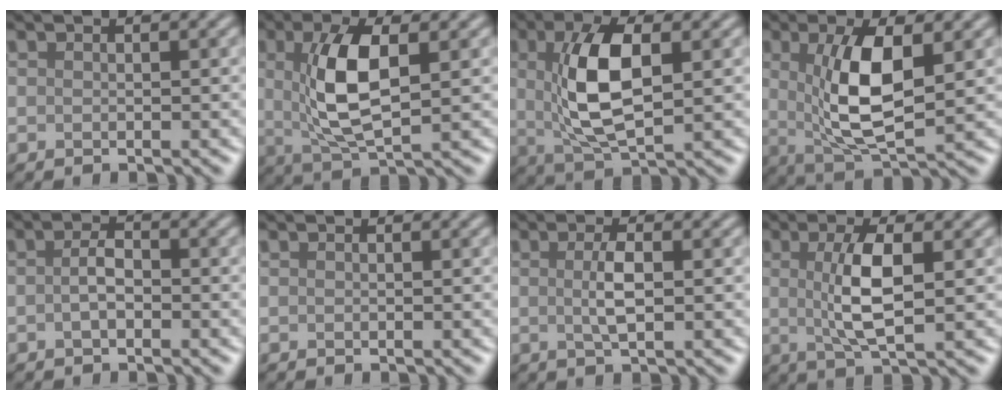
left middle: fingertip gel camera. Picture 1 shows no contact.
{"total": 6.9, "force": [1.0, 2.7, 6.3], "torque": [-0.130, 0.000, 0.022]}
{"total": 7.7, "force": [1.1, 3.3, 6.9], "torque": [-0.140, 0.001, 0.022]}
{"total": 7.4, "force": [1.1, 2.7, 6.8], "torque": [-0.134, -0.011, 0.023]}
{"total": 1.8, "force": [-0.5, 0.9, 1.4], "torque": [-0.029, 0.004, -0.013]}
{"total": 0.0}
{"total": 2.4, "force": [0.2, 0.6, 2.3], "torque": [-0.047, 0.003, 0.002]}
{"total": 5.0, "force": [0.5, 1.4, 4.8], "torque": [-0.098, 0.002, 0.012]}